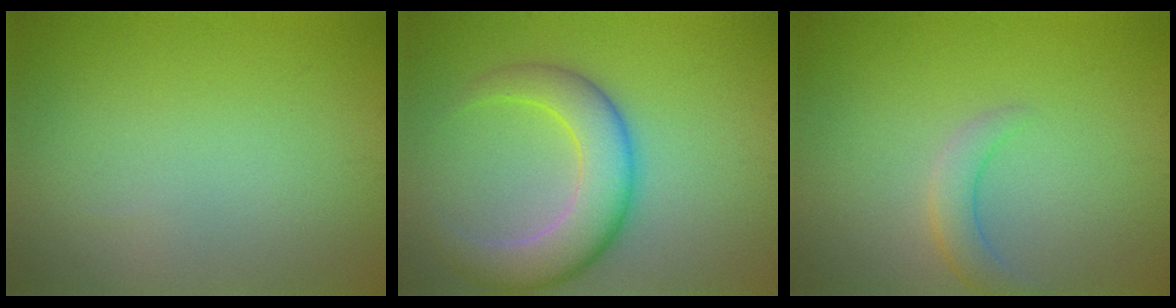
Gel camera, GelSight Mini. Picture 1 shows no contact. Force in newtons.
{"total": 6.6, "press": 6.6, "slide": 0.2}
{"total": 2.3, "press": 2.2, "slide": 0.1}